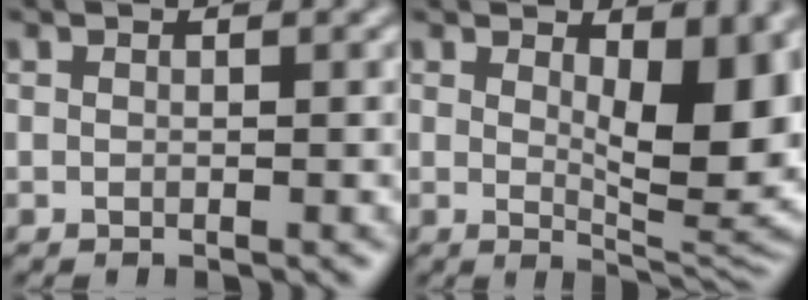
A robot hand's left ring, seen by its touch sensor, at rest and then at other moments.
{"total": 8.4, "force": [1.8, 2.9, 7.7], "torque": [-0.106, -0.009, 0.033]}